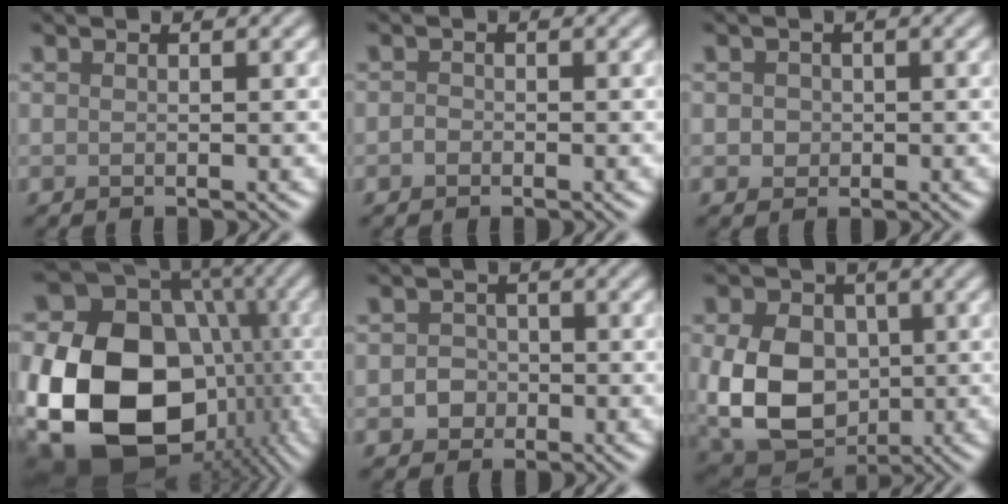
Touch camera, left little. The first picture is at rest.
{"total": 0.7, "force": [-0.4, 0.5, 0.2], "torque": [-0.003, -0.001, -0.009]}
{"total": 1.2, "force": [0.1, 1.1, 0.3], "torque": [0.000, -0.002, -0.001]}
{"total": 22.6, "force": [-4.5, 17.9, 13.1], "torque": [-0.251, -0.024, -0.084]}
{"total": 1.8, "force": [-0.5, 1.7, 0.5], "torque": [0.000, 0.001, -0.013]}
{"total": 10.7, "force": [-0.4, 8.1, 7.1], "torque": [-0.158, -0.020, -0.005]}